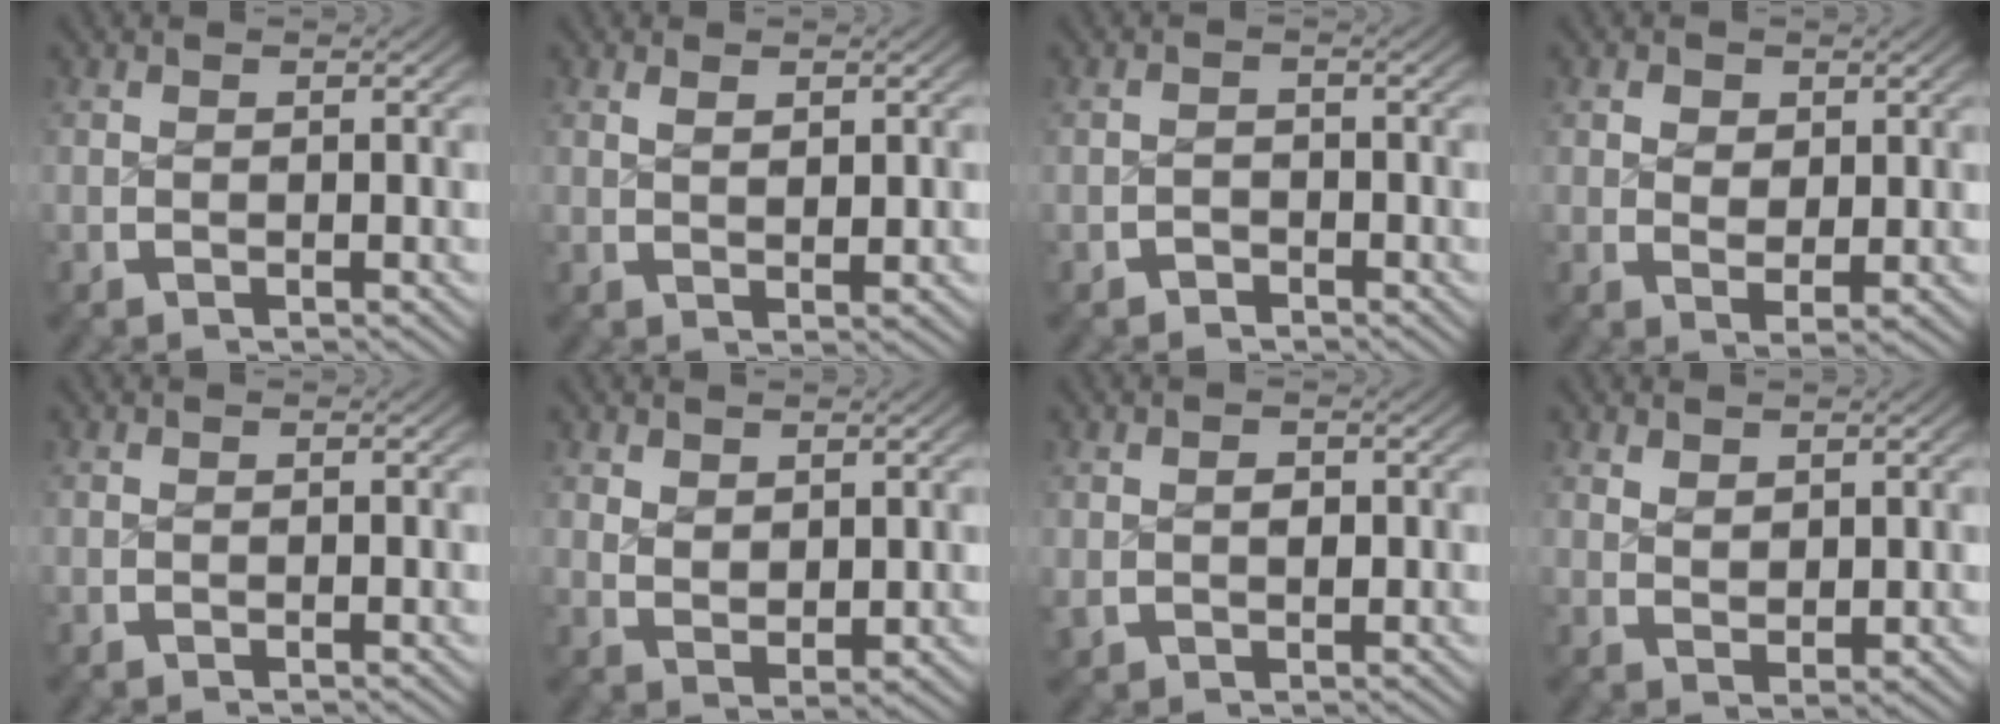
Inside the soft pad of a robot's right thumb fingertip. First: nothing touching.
{"total": 1.3, "force": [0.8, 0.3, 1.0], "torque": [-0.014, -0.003, 0.022]}
{"total": 1.3, "force": [-1.2, 0.5, 0.1], "torque": [-0.001, -0.006, -0.018]}
{"total": 2.3, "force": [0.9, 1.6, 1.5], "torque": [-0.033, -0.019, 0.027]}
{"total": 0.0}
{"total": 2.1, "force": [1.4, 1.0, 1.2], "torque": [-0.023, -0.011, 0.038]}
{"total": 1.6, "force": [0.2, 1.3, 0.9], "torque": [-0.028, -0.008, 0.014]}
{"total": 1.7, "force": [1.4, 0.5, 0.8], "torque": [-0.009, -0.004, 0.037]}